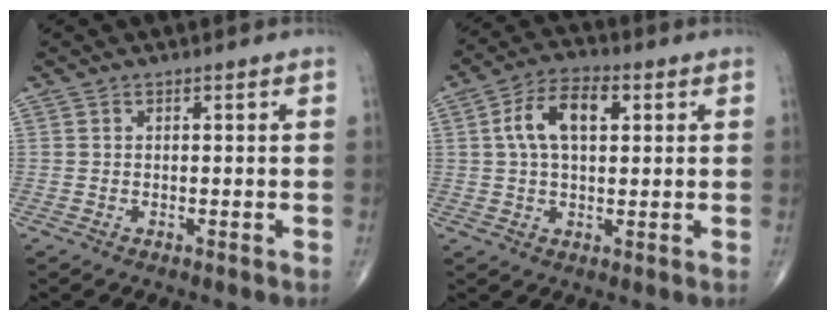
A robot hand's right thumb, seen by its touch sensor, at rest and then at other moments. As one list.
[{"total": 9.3, "force": [2.2, 5.0, 7.5], "torque": [-0.135, 0.018, 0.035]}]